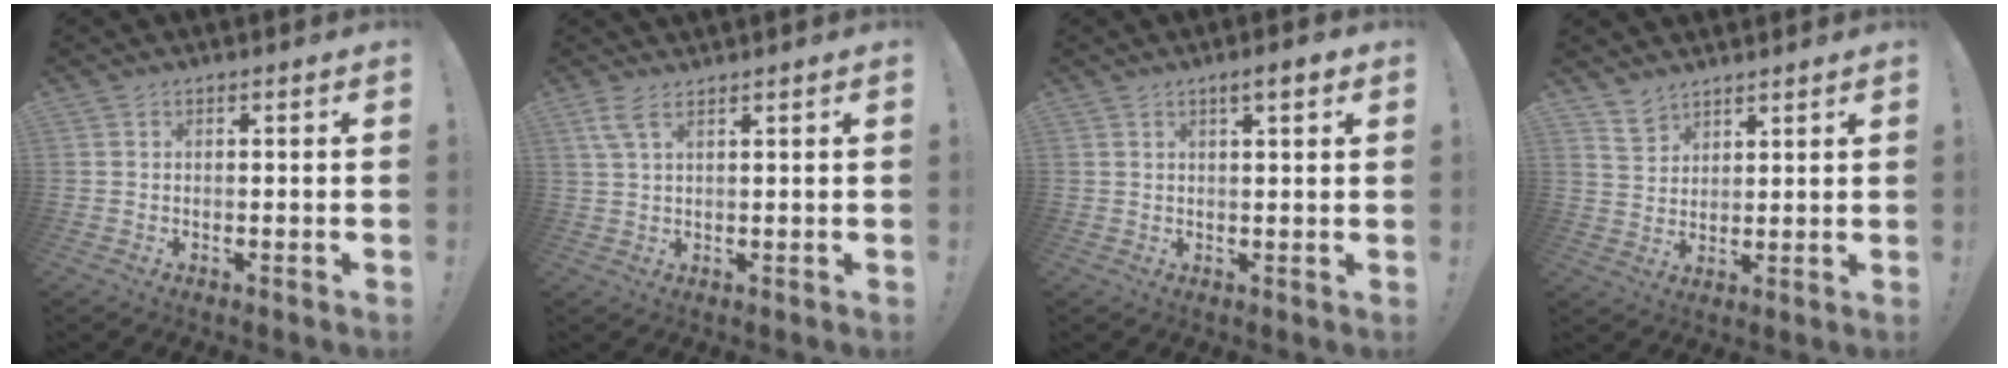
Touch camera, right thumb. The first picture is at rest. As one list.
[{"total": 4.0, "force": [2.6, 0.6, 2.9], "torque": [-0.062, -0.003, 0.048]}, {"total": 4.1, "force": [2.2, 0.6, 3.4], "torque": [-0.046, -0.010, 0.032]}, {"total": 5.5, "force": [4.7, 2.9, 0.8], "torque": [-0.009, -0.032, 0.090]}]